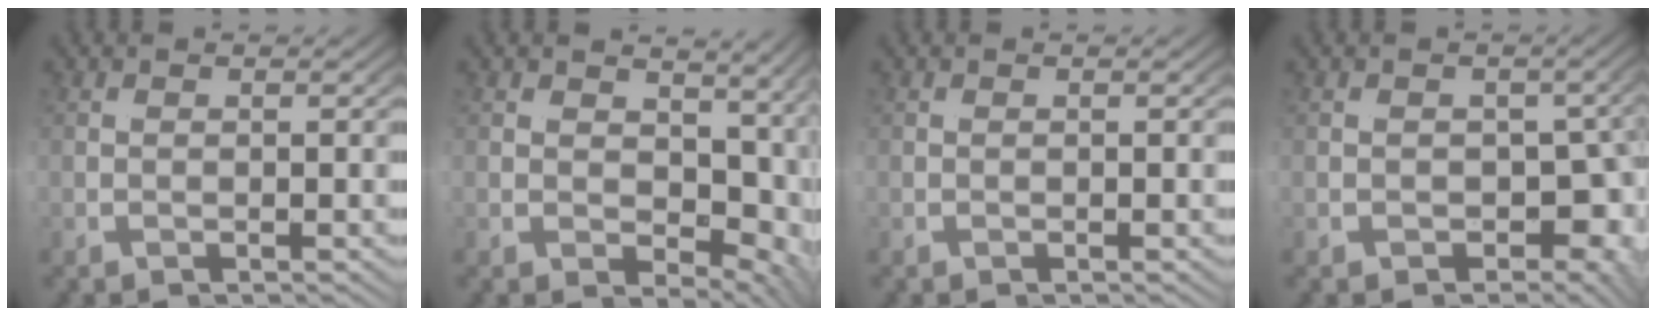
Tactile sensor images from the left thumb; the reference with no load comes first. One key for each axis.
{"total": 6.6, "fx": 1.0, "fy": 3.9, "fz": 5.2, "tx": -0.074, "ty": -0.003, "tz": 0.024}
{"total": 0.0}
{"total": 8.4, "fx": -0.5, "fy": 5.5, "fz": 6.3, "tx": -0.073, "ty": -0.016, "tz": 0.000}